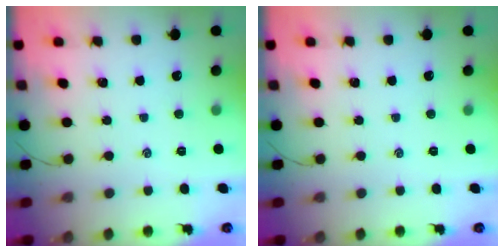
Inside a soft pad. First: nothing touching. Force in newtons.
{"total": 0.0}